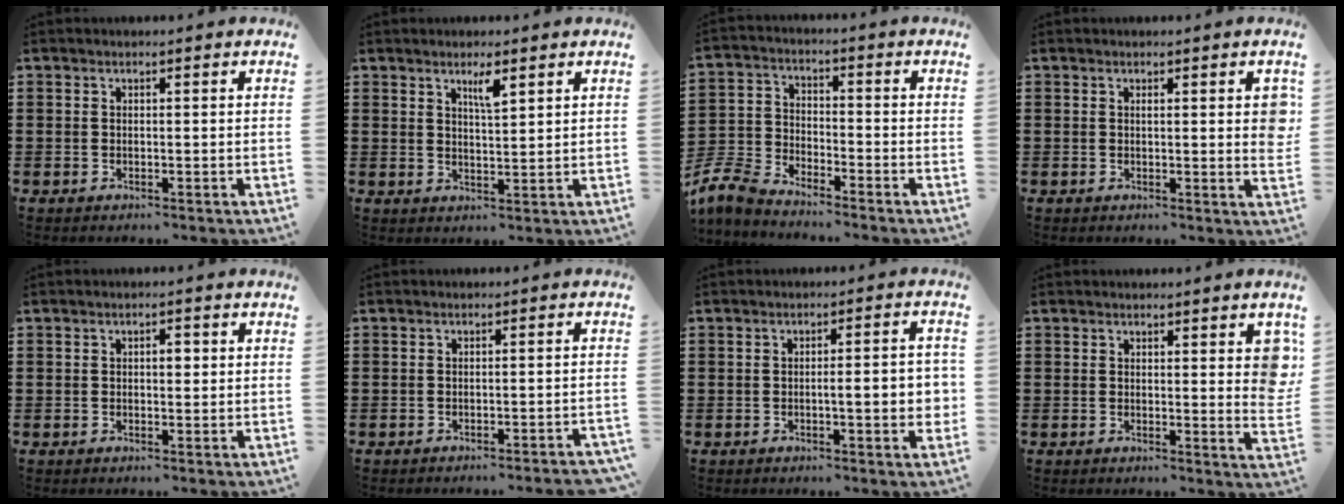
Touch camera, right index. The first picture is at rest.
{"total": 3.3, "force": [2.1, 0.7, 2.5], "torque": [-0.046, 0.001, 0.032]}
{"total": 6.3, "force": [-6.0, 1.2, 1.6], "torque": [-0.066, -0.004, -0.129]}
{"total": 2.4, "force": [0.6, 0.3, 2.3], "torque": [-0.030, -0.005, 0.006]}
{"total": 1.6, "force": [0.2, 0.7, 1.4], "torque": [-0.028, 0.006, 0.001]}
{"total": 1.7, "force": [-1.5, -0.2, 0.6], "torque": [-0.011, 0.000, -0.030]}
{"total": 5.3, "force": [-0.8, 0.6, 5.2], "torque": [-0.068, -0.007, -0.017]}
{"total": 3.0, "force": [1.5, 1.0, 2.4], "torque": [-0.026, -0.005, 0.023]}